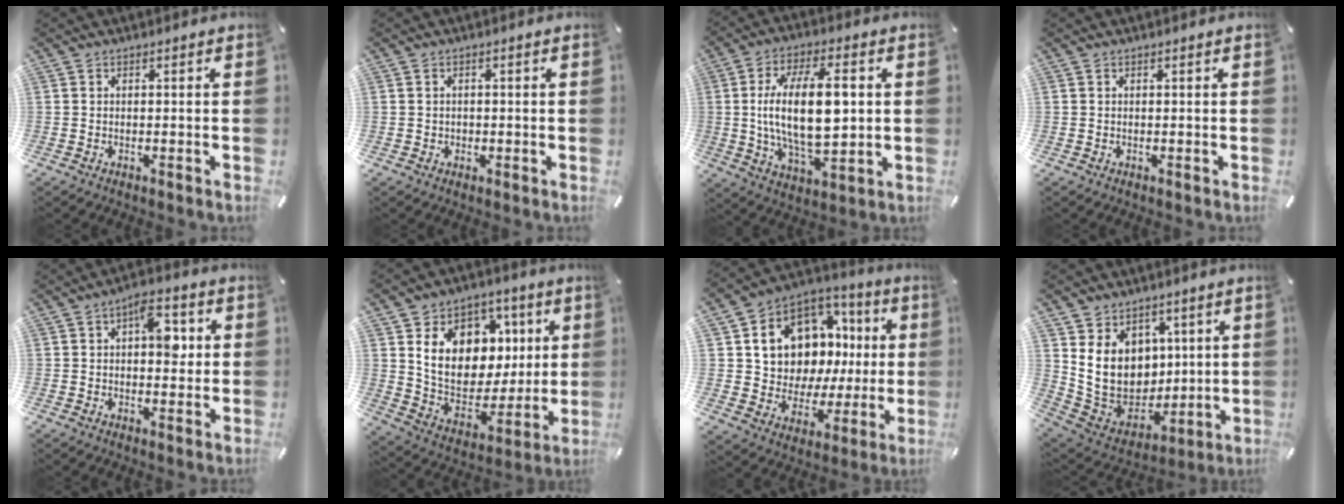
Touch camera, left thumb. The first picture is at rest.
{"total": 1.1, "force": [-0.2, 1.0, 0.3], "torque": [-0.009, 0.006, -0.006]}
{"total": 17.0, "force": [1.7, 7.8, 14.9], "torque": [-0.280, -0.004, 0.024]}
{"total": 0.0}
{"total": 7.7, "force": [1.4, 4.2, 6.3], "torque": [-0.067, -0.006, 0.014]}
{"total": 15.8, "force": [4.7, 12.8, 8.0], "torque": [-0.132, -0.021, 0.095]}
{"total": 12.9, "force": [4.9, 10.6, 5.5], "torque": [-0.094, -0.055, 0.103]}
{"total": 14.7, "force": [3.8, 12.8, 6.2], "torque": [-0.119, -0.037, 0.081]}